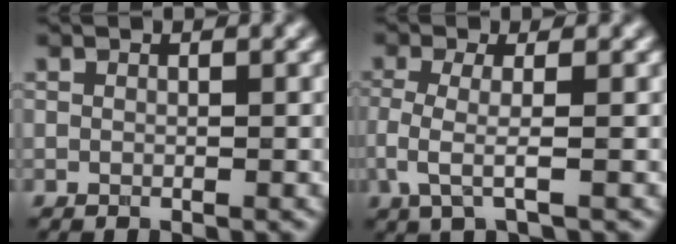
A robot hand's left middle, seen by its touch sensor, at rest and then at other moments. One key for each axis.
{"total": 2.9, "fx": -0.7, "fy": 0.7, "fz": 2.7, "tx": -0.064, "ty": -0.008, "tz": -0.017}